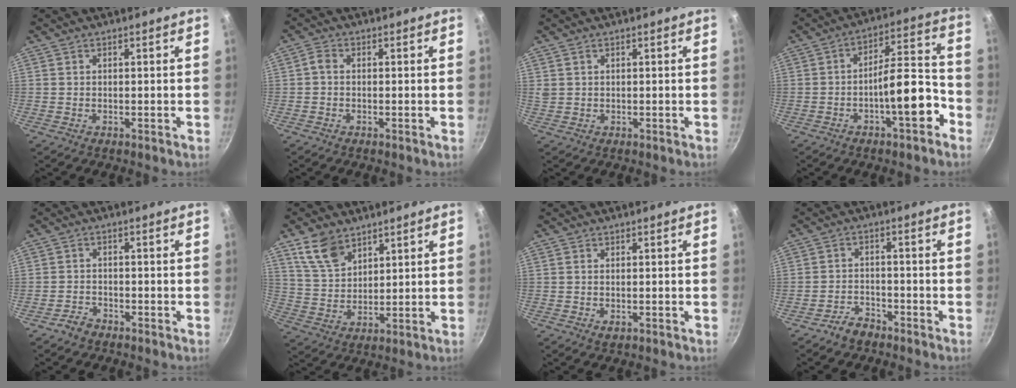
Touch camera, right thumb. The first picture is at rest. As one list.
[{"total": 1.6, "force": [-0.4, 1.1, 1.1], "torque": [-0.028, 0.008, -0.012]}, {"total": 1.1, "force": [0.6, 0.8, 0.5], "torque": [-0.010, 0.004, 0.014]}, {"total": 11.7, "force": [-4.9, 3.6, 10.0], "torque": [-0.119, 0.064, -0.073]}, {"total": 2.4, "force": [-2.0, 1.3, 0.6], "torque": [-0.007, 0.025, -0.034]}, {"total": 8.6, "force": [5.7, 5.0, 4.1], "torque": [-0.057, -0.025, 0.119]}, {"total": 1.2, "force": [-0.2, 0.6, 1.0], "torque": [-0.018, -0.001, -0.001]}, {"total": 3.7, "force": [-3.1, 1.9, 1.0], "torque": [-0.011, 0.035, -0.053]}]